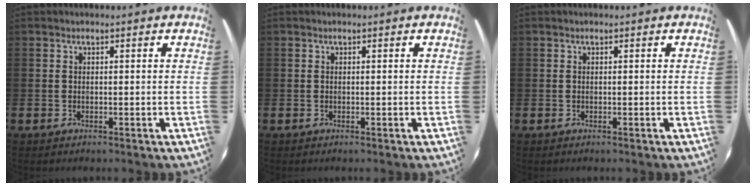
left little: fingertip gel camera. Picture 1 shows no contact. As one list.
[{"total": 0.0}, {"total": 0.0}]